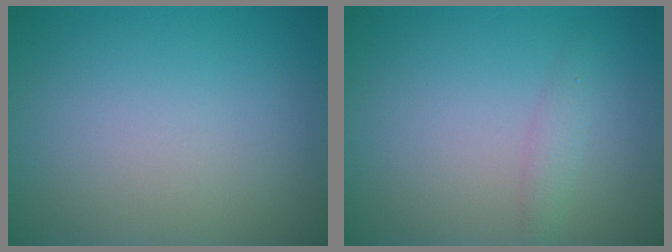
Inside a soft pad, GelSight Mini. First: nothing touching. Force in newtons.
{"total": 1.3, "press": 1.3, "slide": 0.0}